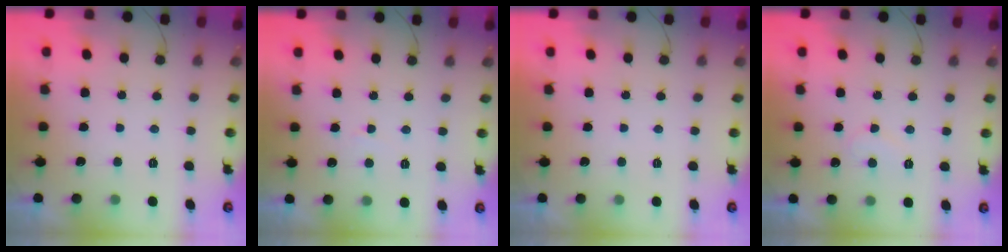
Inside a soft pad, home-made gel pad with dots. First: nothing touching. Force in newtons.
{"total": 1.4, "press": 1.4, "slide": 0.1}
{"total": 1.8, "press": 1.8, "slide": 0.1}
{"total": 6.2, "press": 6.2, "slide": 0.4}